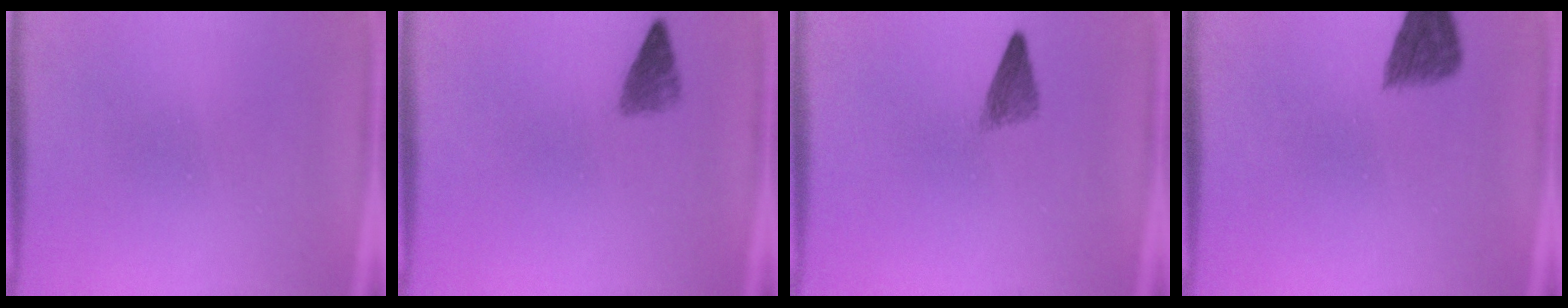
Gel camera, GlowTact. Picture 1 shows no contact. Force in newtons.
{"total": 2.2}
{"total": 2.5}
{"total": 3.7}